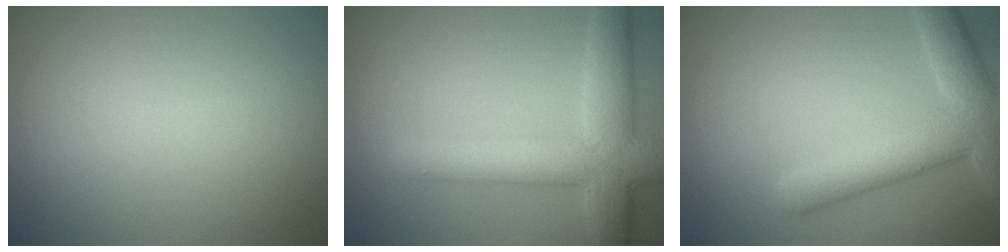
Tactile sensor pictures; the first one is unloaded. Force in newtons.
{"total": 6.6, "press": 6.6, "slide": 0.1}
{"total": 6.0, "press": 6.0, "slide": 0.4}